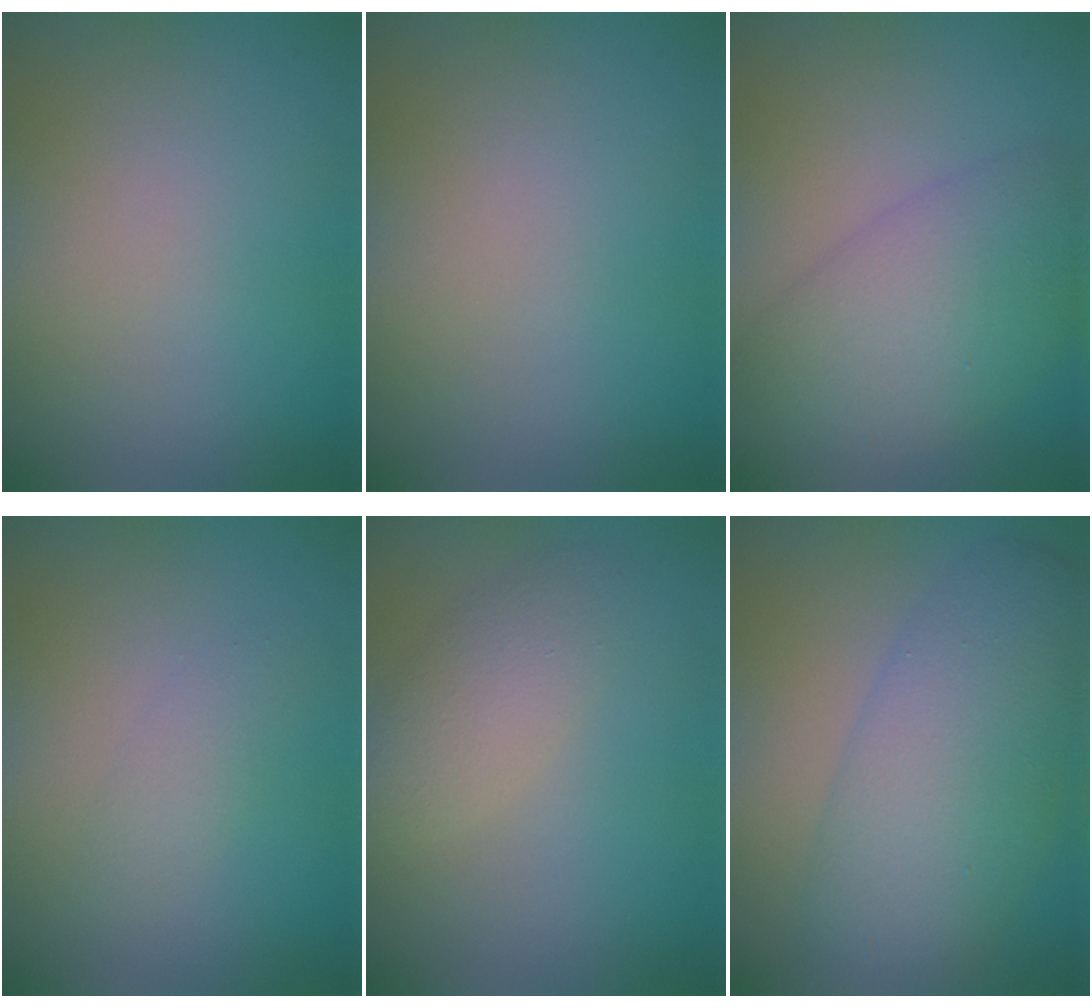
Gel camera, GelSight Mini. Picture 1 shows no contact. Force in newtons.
{"total": 0.0}
{"total": 8.0, "press": 8.0, "slide": 0.2}
{"total": 1.5, "press": 1.5, "slide": 0.1}
{"total": 2.8, "press": 2.8, "slide": 0.1}
{"total": 8.2, "press": 8.2, "slide": 0.1}